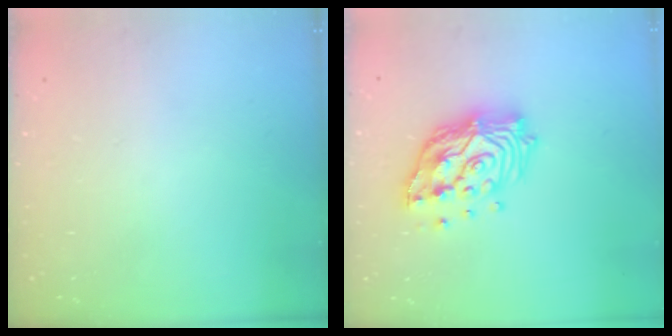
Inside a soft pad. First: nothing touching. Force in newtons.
{"total": 17.0, "press": 16.8, "slide": 2.2}